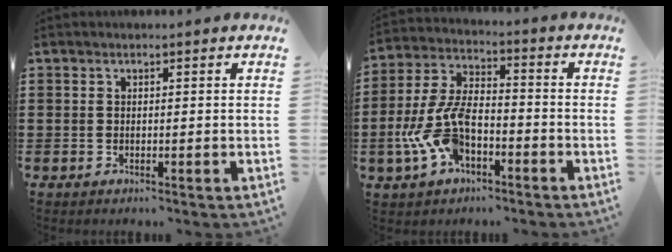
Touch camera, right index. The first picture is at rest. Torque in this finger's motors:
{"motor_torque": [2.14, 0.00, 0.65, 0.21]}